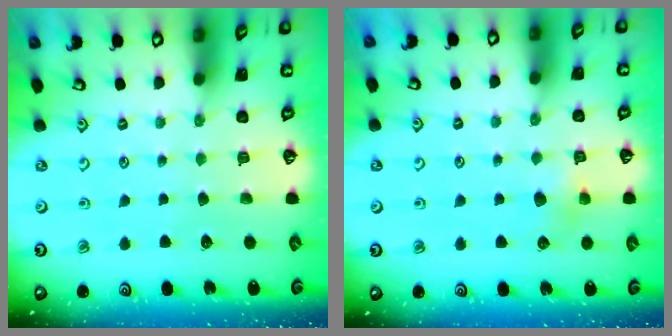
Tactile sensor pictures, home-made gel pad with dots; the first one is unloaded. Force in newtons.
{"total": 5.0, "press": 4.9, "slide": 1.0}